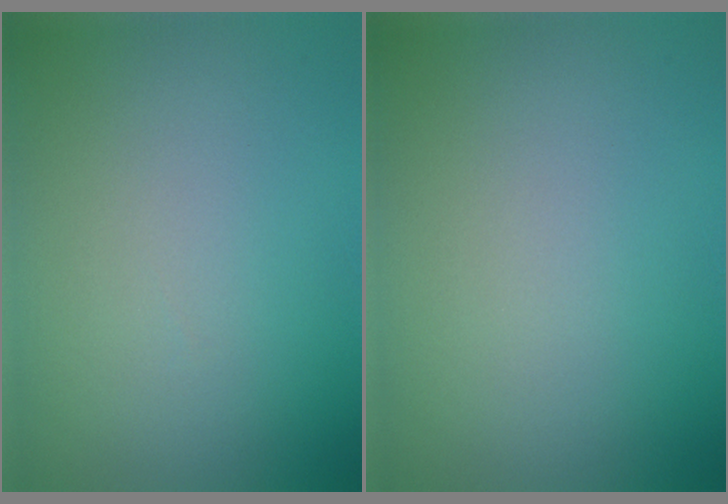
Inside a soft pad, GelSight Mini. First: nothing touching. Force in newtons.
{"total": 0.0}